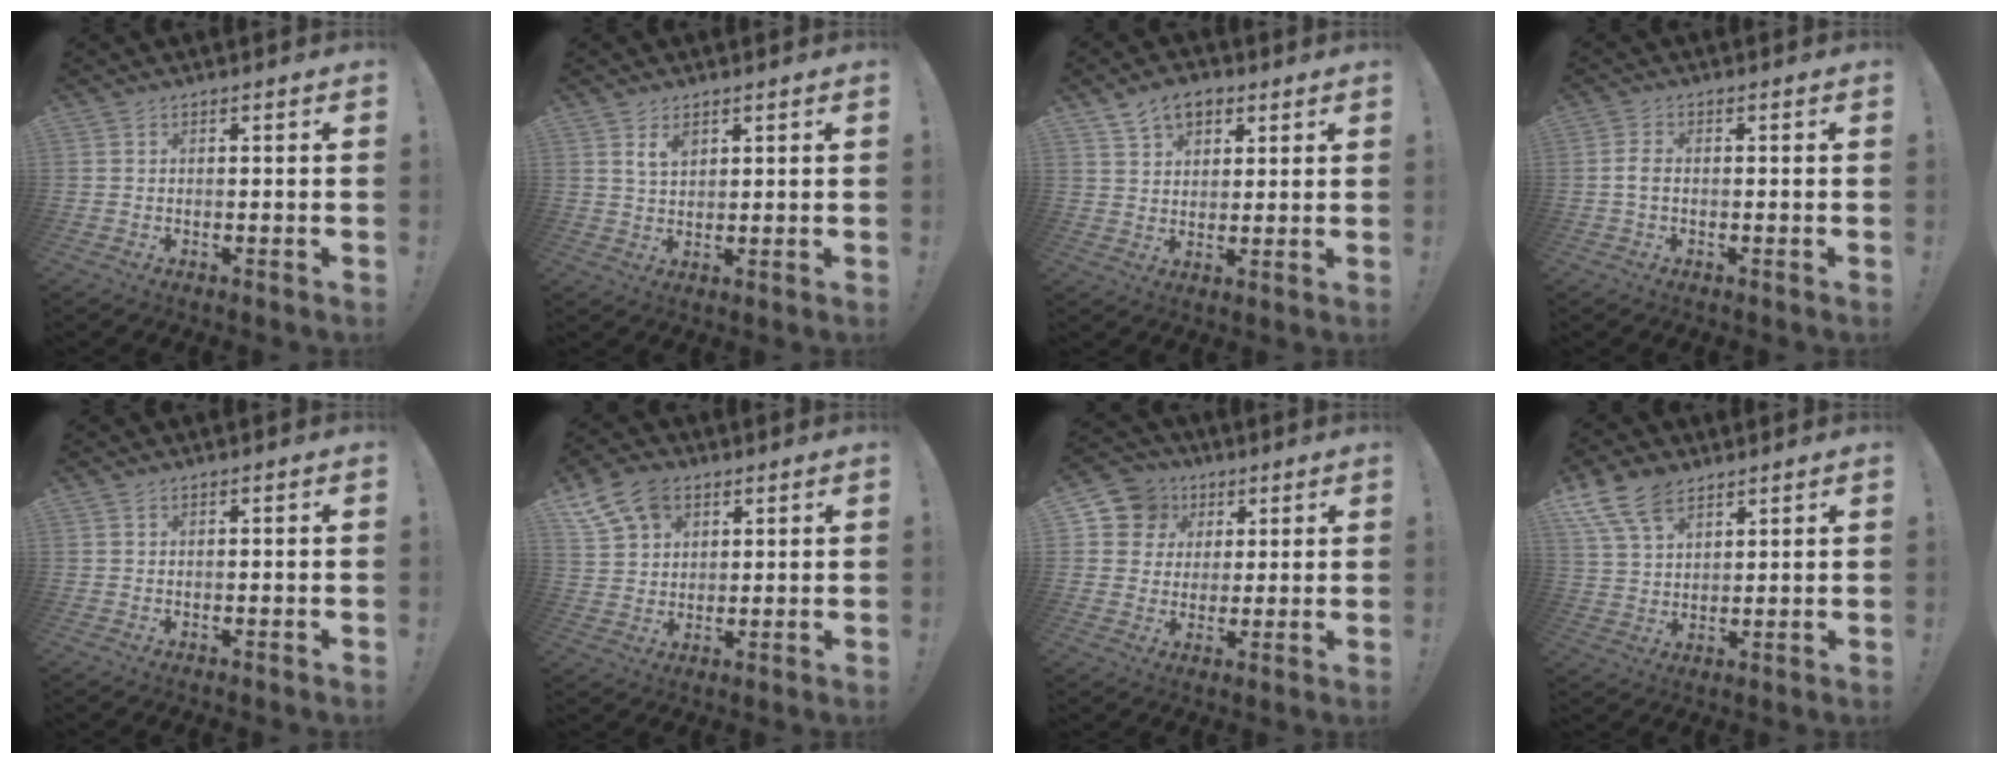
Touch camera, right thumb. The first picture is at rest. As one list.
[{"total": 4.2, "force": [2.4, 2.5, 2.4], "torque": [-0.031, -0.010, 0.041]}, {"total": 8.2, "force": [5.0, 5.4, 3.7], "torque": [-0.059, -0.015, 0.096]}, {"total": 2.7, "force": [-0.5, 1.6, 2.1], "torque": [-0.051, 0.009, -0.008]}, {"total": 0.0}, {"total": 11.7, "force": [6.6, 8.1, 5.1], "torque": [-0.092, -0.024, 0.135]}, {"total": 10.6, "force": [4.0, 9.4, 2.7], "torque": [-0.042, -0.017, 0.084]}, {"total": 11.6, "force": [7.6, 6.7, 5.7], "torque": [-0.109, -0.029, 0.149]}]